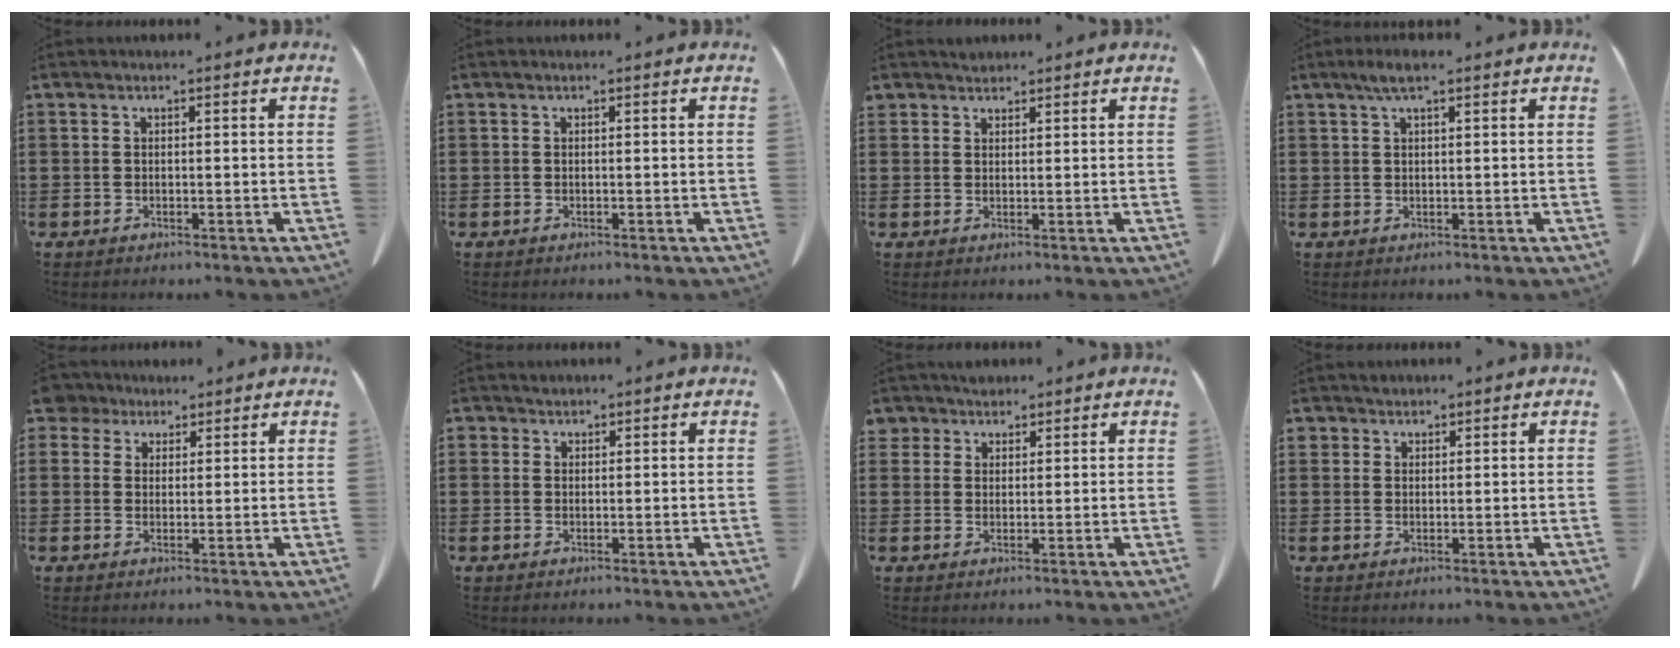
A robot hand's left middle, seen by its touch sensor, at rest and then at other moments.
{"total": 0.0}
{"total": 1.6, "force": [1.5, 0.7, -0.1], "torque": [-0.003, 0.003, 0.030]}
{"total": 2.5, "force": [1.3, 0.5, 2.0], "torque": [-0.041, 0.005, 0.022]}
{"total": 3.7, "force": [2.8, 2.2, 0.7], "torque": [-0.019, 0.008, 0.053]}
{"total": 1.2, "force": [0.9, 0.8, -0.1], "torque": [-0.002, 0.004, 0.018]}
{"total": 3.1, "force": [2.5, 1.9, 0.1], "torque": [-0.014, 0.009, 0.049]}
{"total": 1.7, "force": [1.4, 1.0, -0.1], "torque": [-0.003, 0.005, 0.029]}